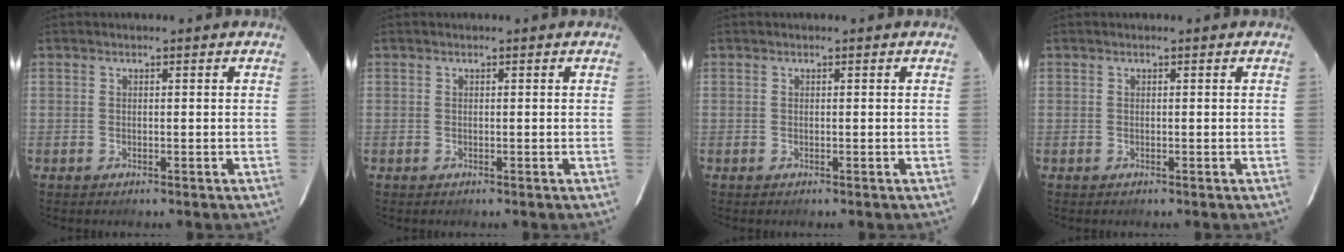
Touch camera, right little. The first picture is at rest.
{"total": 0.0}
{"total": 0.0}
{"total": 0.0}